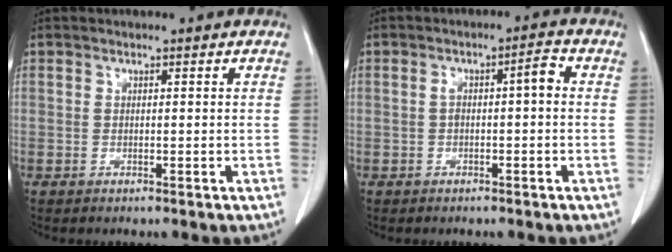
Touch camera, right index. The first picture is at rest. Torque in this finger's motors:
{"motor_torque": [0.43, 0.01, 0.11, 0.04]}